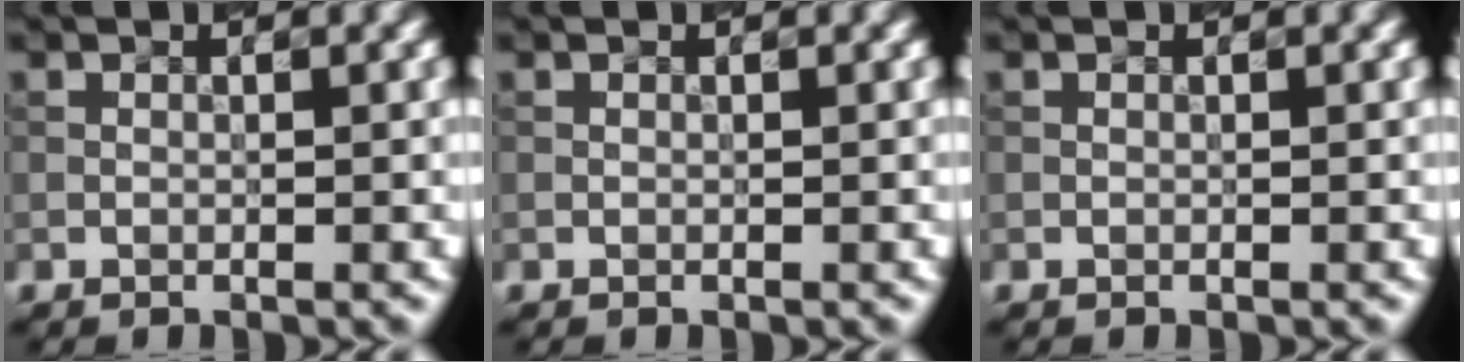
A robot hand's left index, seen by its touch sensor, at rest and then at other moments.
{"total": 0.0}
{"total": 0.0}